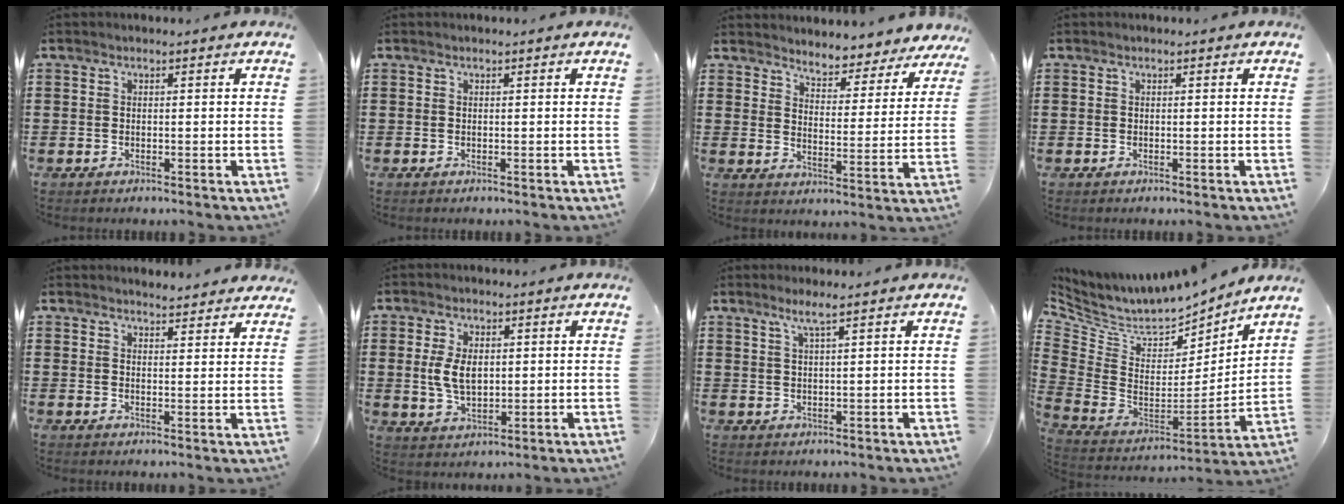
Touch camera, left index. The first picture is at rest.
{"total": 0.0}
{"total": 4.3, "force": [4.3, 0.2, -0.1], "torque": [-0.027, -0.038, 0.070]}
{"total": 0.0}
{"total": 3.1, "force": [3.1, 0.3, 0.3], "torque": [-0.006, -0.011, 0.058]}
{"total": 6.0, "force": [0.9, 3.4, 4.8], "torque": [-0.105, 0.002, 0.010]}
{"total": 2.6, "force": [1.6, -0.2, 2.0], "torque": [-0.043, 0.001, 0.029]}
{"total": 6.4, "force": [5.8, 2.2, 1.8], "torque": [-0.075, -0.061, 0.097]}